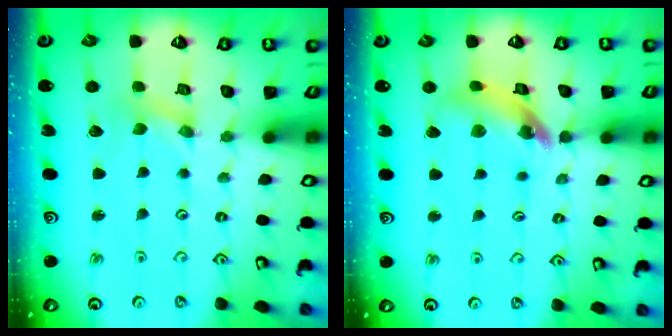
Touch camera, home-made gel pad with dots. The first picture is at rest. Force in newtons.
{"total": 13.3, "press": 13.2, "slide": 1.6}